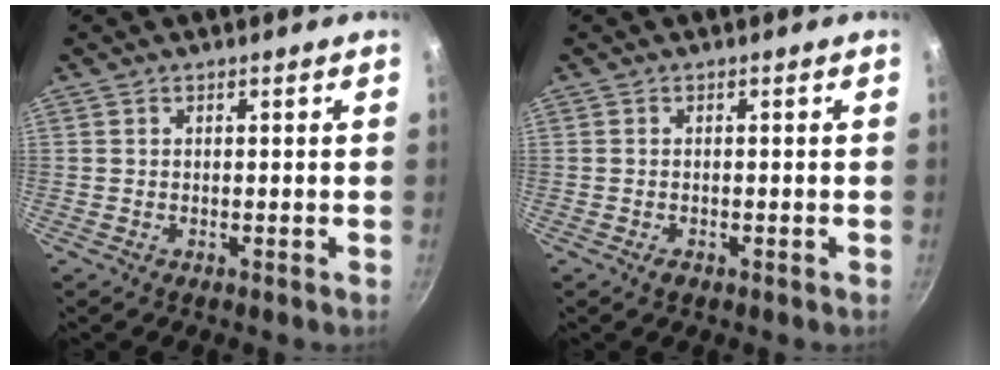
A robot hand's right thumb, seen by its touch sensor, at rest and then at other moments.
{"total": 1.3, "force": [-0.7, 0.7, 0.7], "torque": [-0.014, 0.001, -0.013]}